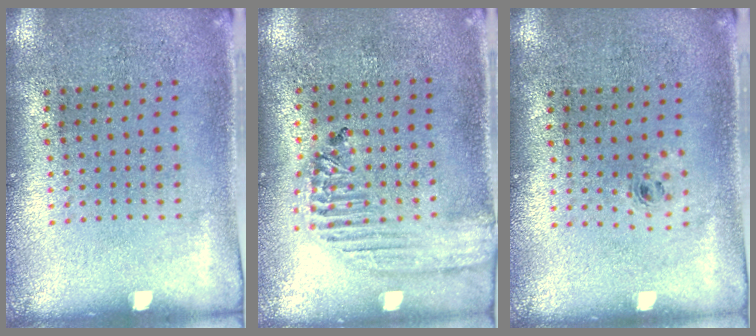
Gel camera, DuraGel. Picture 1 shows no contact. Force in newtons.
{"total": 1.9, "press": 1.7, "slide": 0.8}
{"total": 0.7, "press": 0.3, "slide": 0.6}